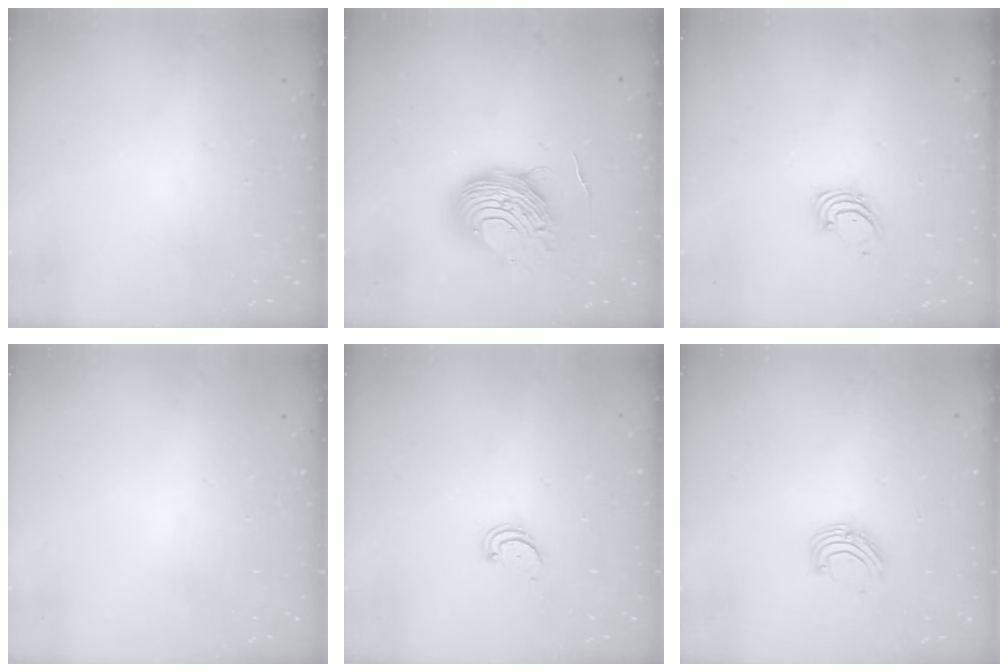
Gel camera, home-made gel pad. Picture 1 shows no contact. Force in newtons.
{"total": 10.3, "press": 10.3, "slide": 0.7}
{"total": 1.5, "press": 1.5, "slide": 0.1}
{"total": 0.0}
{"total": 2.4, "press": 2.3, "slide": 0.5}
{"total": 7.3, "press": 7.3, "slide": 0.9}